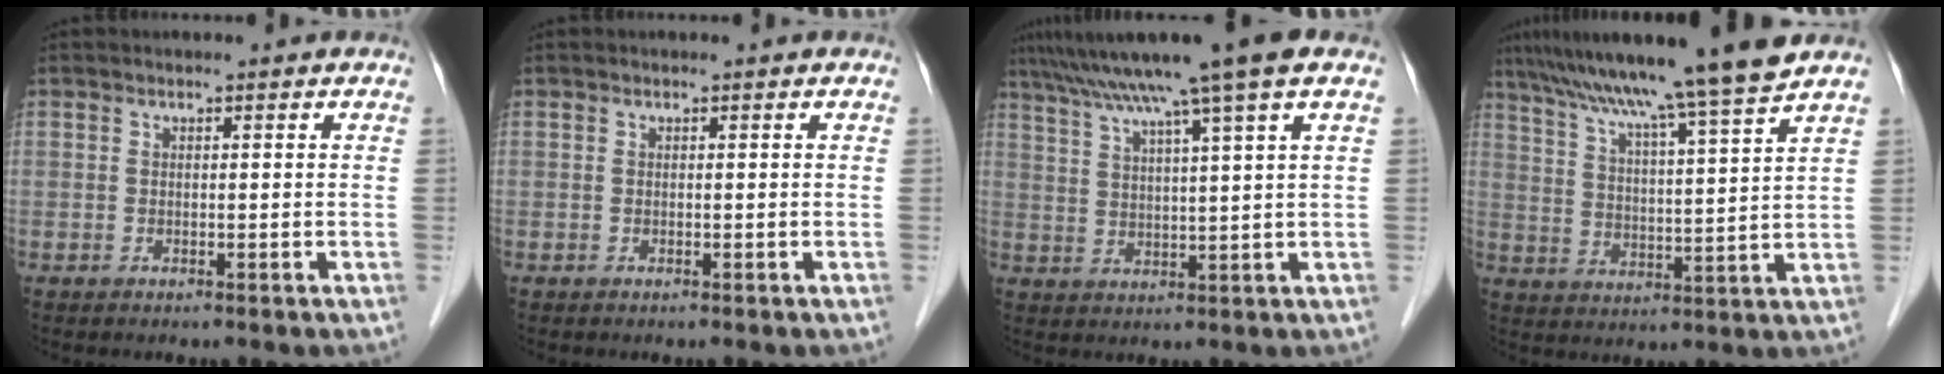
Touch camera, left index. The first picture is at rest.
{"total": 0.0}
{"total": 12.3, "force": [9.0, -2.0, 8.1], "torque": [-0.138, 0.024, 0.130]}
{"total": 15.6, "force": [12.9, -2.0, 8.6], "torque": [-0.143, 0.001, 0.194]}